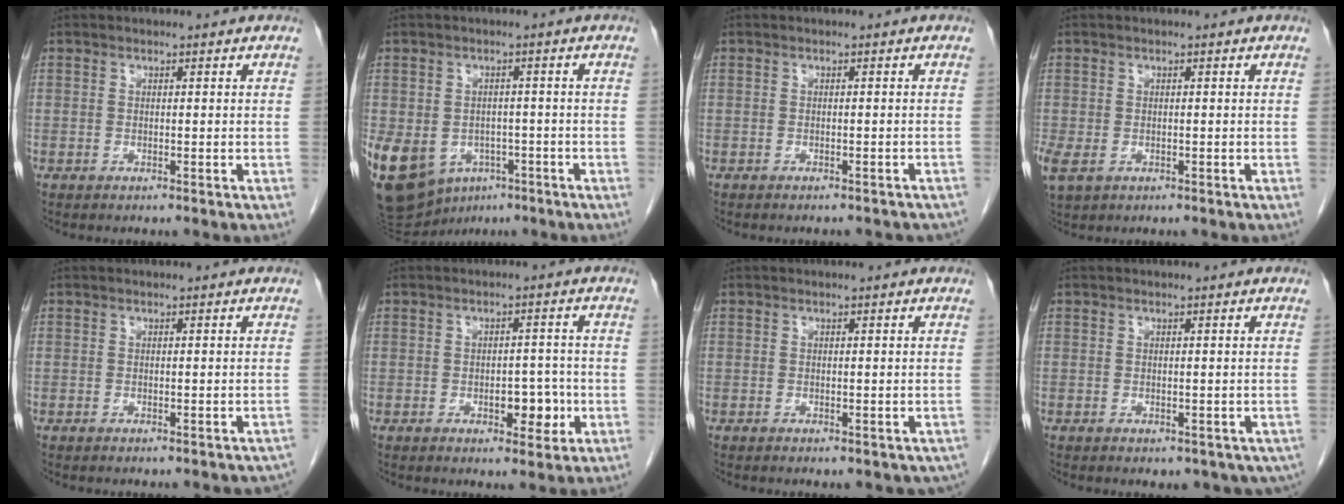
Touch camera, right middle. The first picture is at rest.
{"total": 17.2, "force": [-7.6, 12.9, 8.5], "torque": [-0.220, -0.004, -0.100]}
{"total": 6.1, "force": [-5.6, 1.8, 1.8], "torque": [-0.019, -0.004, -0.056]}
{"total": 4.3, "force": [-1.2, 3.1, 2.6], "torque": [-0.069, -0.009, -0.011]}
{"total": 4.4, "force": [-3.8, 1.3, 1.7], "torque": [-0.017, 0.001, -0.037]}
{"total": 4.4, "force": [-1.4, 2.2, 3.6], "torque": [-0.039, 0.004, -0.013]}
{"total": 3.6, "force": [-2.7, 1.7, 1.7], "torque": [-0.012, 0.001, -0.028]}
{"total": 5.3, "force": [-3.2, 3.3, 2.7], "torque": [-0.016, -0.003, -0.039]}